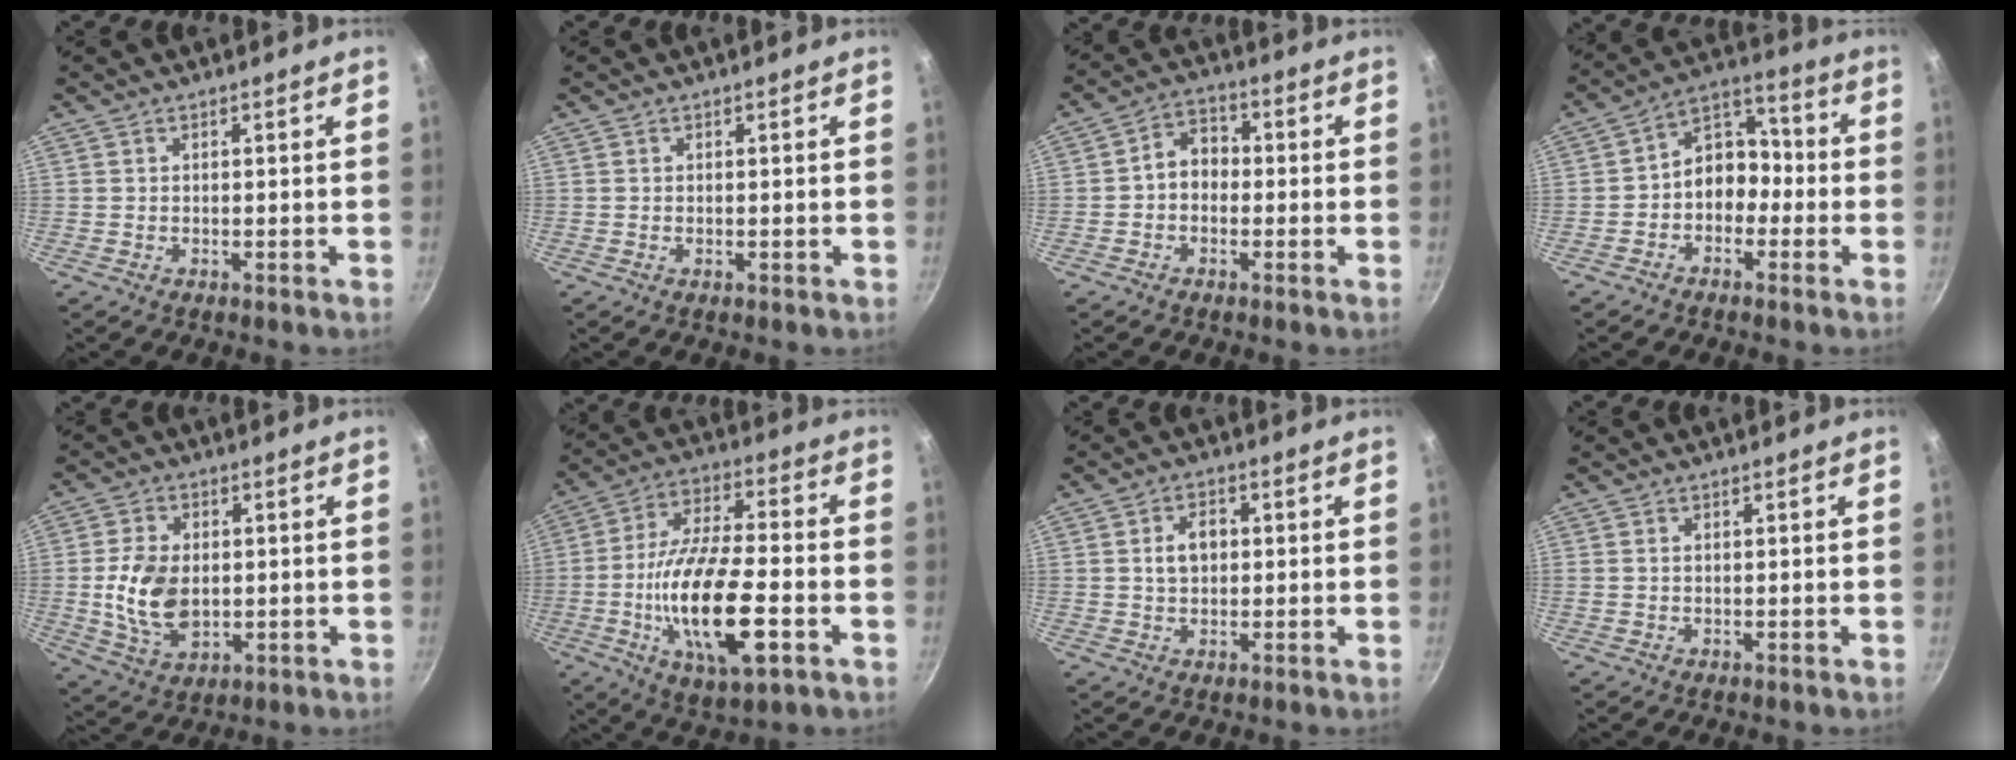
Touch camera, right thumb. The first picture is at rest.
{"total": 0.0}
{"total": 5.7, "force": [-0.7, 4.5, 3.5], "torque": [-0.031, 0.024, -0.026]}
{"total": 9.2, "force": [-2.0, 7.1, 5.4], "torque": [-0.032, 0.053, -0.052]}
{"total": 11.4, "force": [-0.1, 7.5, 8.5], "torque": [-0.152, -0.006, 0.003]}
{"total": 19.7, "force": [-5.2, 7.1, 17.6], "torque": [-0.324, 0.016, -0.096]}
{"total": 5.0, "force": [0.5, 3.5, 3.5], "torque": [-0.040, 0.011, 0.007]}
{"total": 0.6, "force": [0.1, 0.5, 0.4], "torque": [-0.006, 0.003, 0.002]}